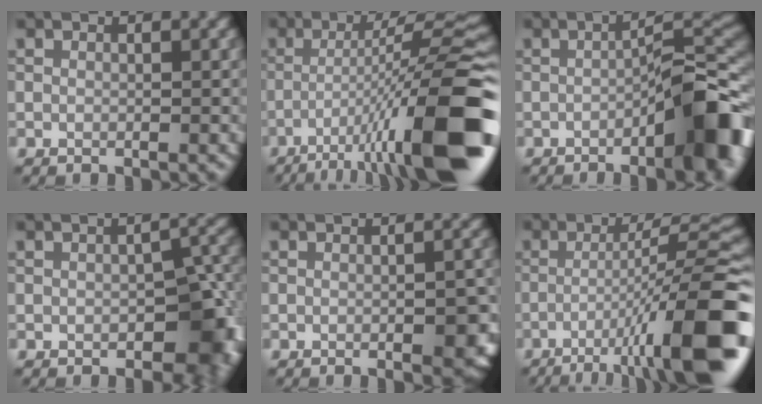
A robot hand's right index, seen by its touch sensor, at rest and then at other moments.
{"total": 15.1, "force": [-7.0, 2.4, 13.1], "torque": [-0.196, 0.011, -0.106]}
{"total": 10.5, "force": [-4.1, 2.6, 9.3], "torque": [-0.113, 0.013, -0.060]}
{"total": 5.9, "force": [-1.5, 3.3, 4.6], "torque": [-0.047, -0.002, -0.021]}
{"total": 4.3, "force": [-1.6, 1.3, 3.8], "torque": [-0.052, -0.001, -0.017]}
{"total": 13.7, "force": [-6.1, 2.3, 12.0], "torque": [-0.162, 0.009, -0.097]}